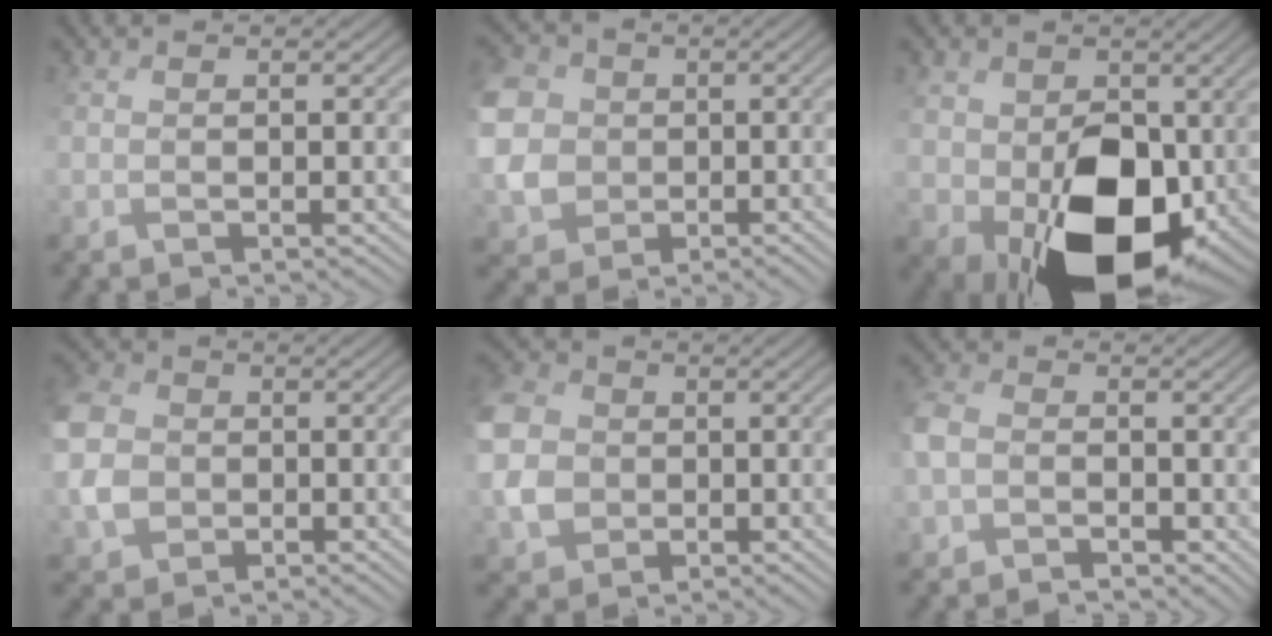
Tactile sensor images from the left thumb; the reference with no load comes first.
{"total": 7.0, "force": [0.6, 6.3, 2.9], "torque": [-0.101, 0.005, 0.008]}
{"total": 13.1, "force": [0.2, 9.5, 9.0], "torque": [-0.162, -0.034, 0.018]}
{"total": 5.5, "force": [-0.4, 4.9, 2.5], "torque": [-0.078, 0.004, -0.021]}
{"total": 6.6, "force": [-0.1, 5.9, 3.0], "torque": [-0.096, 0.003, -0.008]}
{"total": 2.4, "force": [-1.1, 1.9, 1.0], "torque": [-0.037, 0.006, -0.029]}